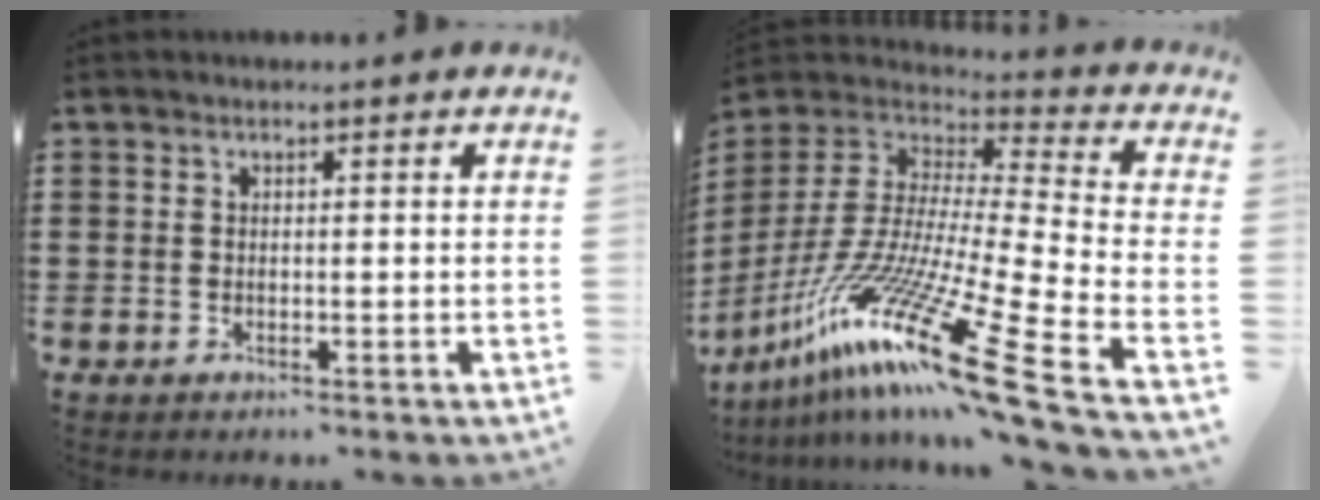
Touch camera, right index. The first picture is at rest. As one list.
[{"total": 21.8, "force": [-13.7, 3.5, 16.6], "torque": [-0.314, 0.005, -0.240]}]